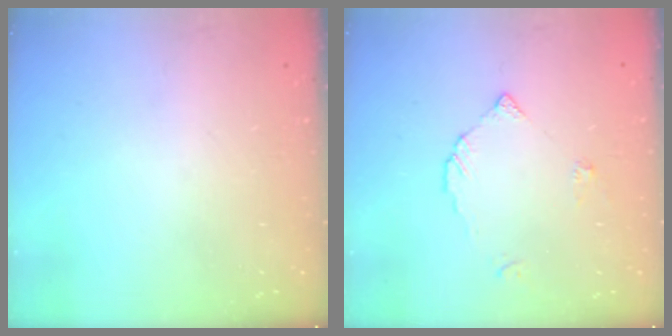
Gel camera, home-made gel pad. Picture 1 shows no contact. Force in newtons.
{"total": 3.0, "press": 3.0, "slide": 0.3}